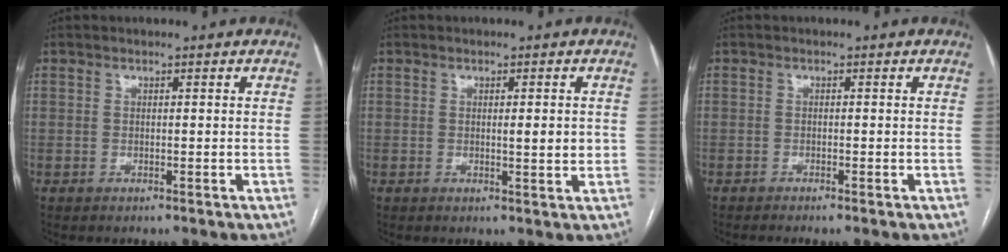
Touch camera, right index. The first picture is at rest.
{"total": 2.7, "force": [0.3, 0.5, 2.7], "torque": [-0.039, -0.002, 0.005]}
{"total": 0.8, "force": [-0.6, 0.0, 0.6], "torque": [-0.012, -0.001, -0.010]}